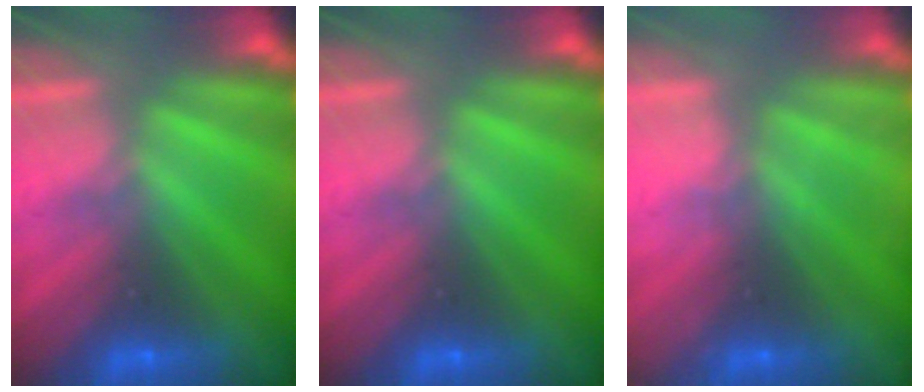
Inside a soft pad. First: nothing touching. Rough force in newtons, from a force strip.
{"total": 0.0}
{"total": 2.3}